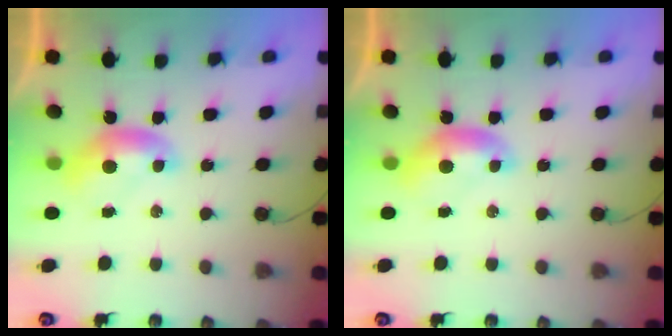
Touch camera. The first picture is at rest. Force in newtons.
{"total": 0.0}